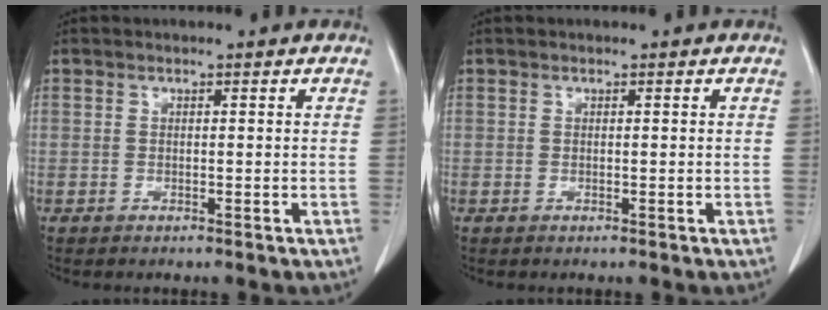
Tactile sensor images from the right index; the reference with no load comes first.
{"total": 0.0}